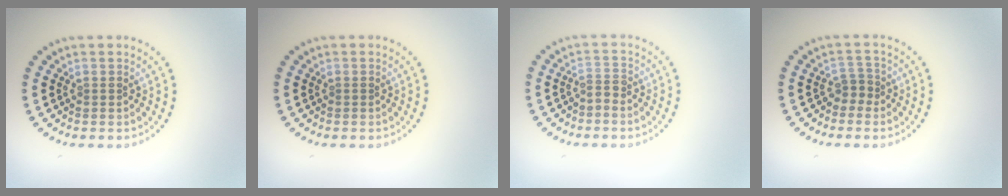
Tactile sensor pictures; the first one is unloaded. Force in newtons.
{"total": 0.0}
{"total": 1.2, "press": 0.7, "slide": 1.0}
{"total": 1.4, "press": 1.1, "slide": 0.9}